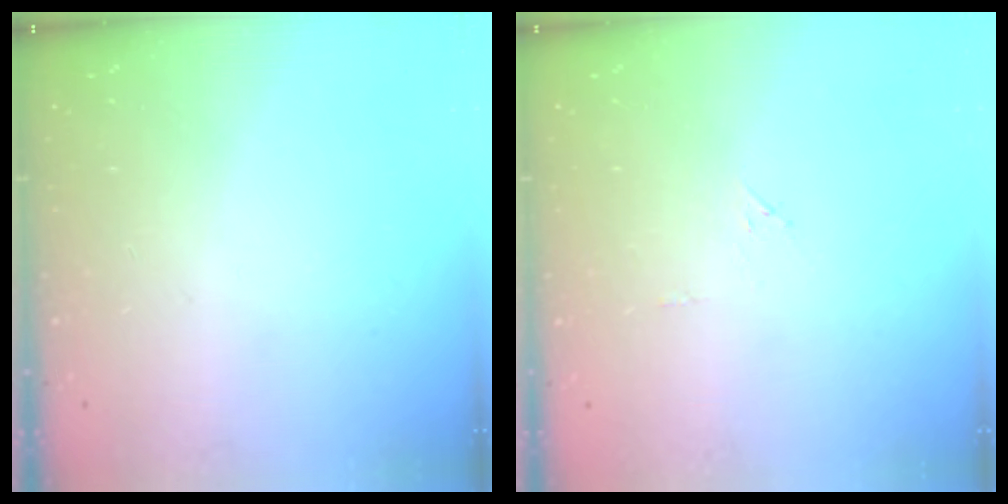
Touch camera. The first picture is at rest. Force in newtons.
{"total": 4.7, "press": 4.7, "slide": 0.2}